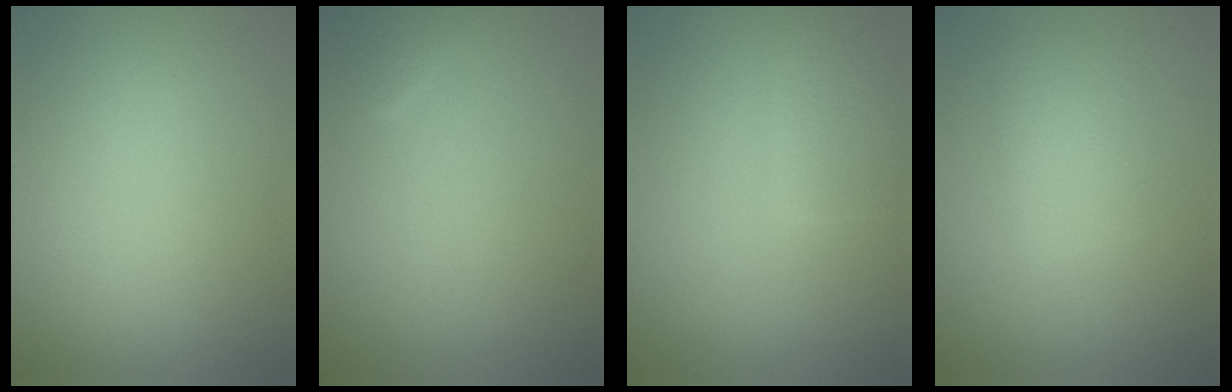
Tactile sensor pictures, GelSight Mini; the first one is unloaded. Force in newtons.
{"total": 0.9, "press": 0.9, "slide": 0.1}
{"total": 2.8, "press": 2.8, "slide": 0.1}
{"total": 2.1, "press": 2.1, "slide": 0.1}